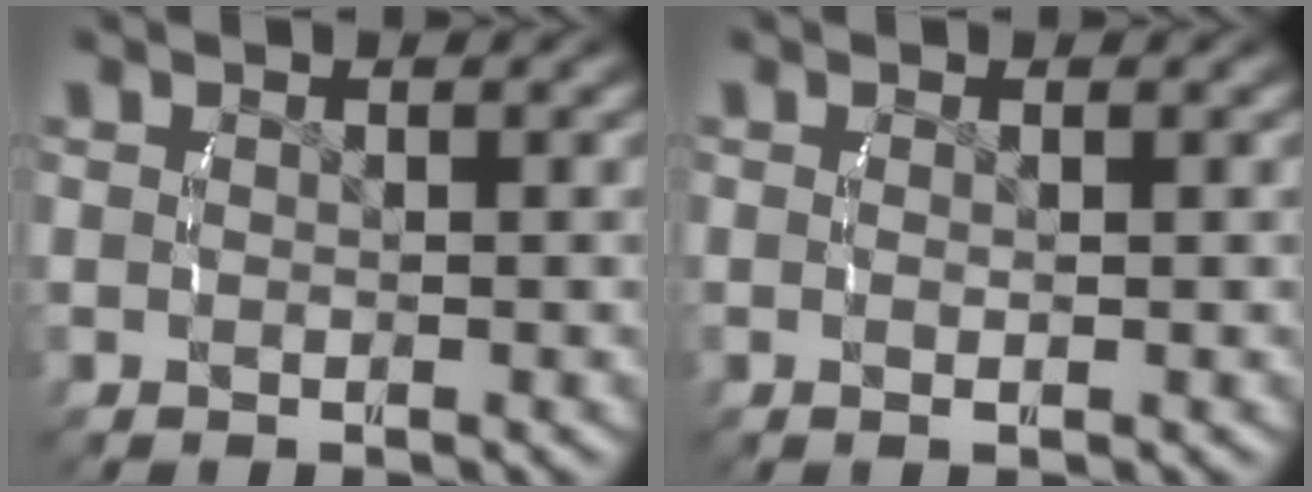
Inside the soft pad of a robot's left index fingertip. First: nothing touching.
{"total": 0.7, "force": [-0.2, -0.3, 0.6], "torque": [-0.016, -0.008, 0.001]}